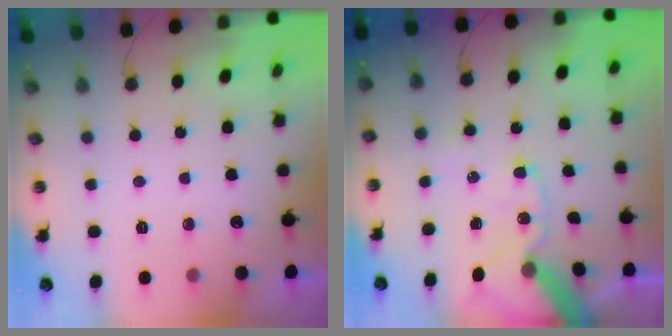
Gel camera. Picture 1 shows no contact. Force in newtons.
{"total": 15.2, "press": 15.0, "slide": 2.4}